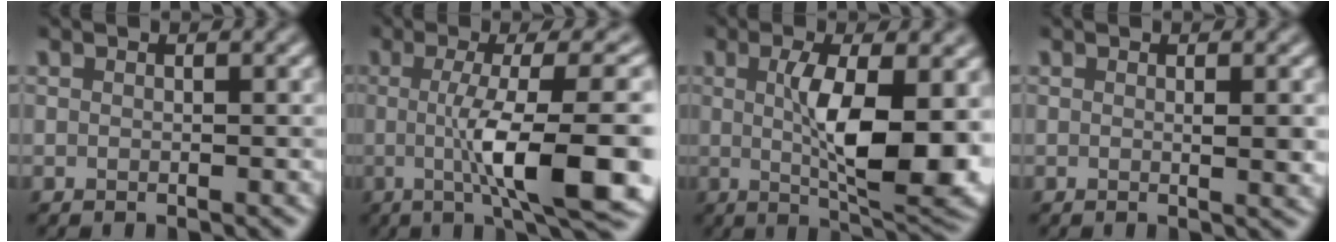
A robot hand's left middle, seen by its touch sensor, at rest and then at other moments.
{"total": 10.4, "force": [-1.1, 2.3, 10.1], "torque": [-0.137, -0.008, -0.016]}
{"total": 8.4, "force": [0.3, 2.4, 8.1], "torque": [-0.132, -0.012, 0.012]}
{"total": 1.5, "force": [0.2, 0.3, 1.4], "torque": [-0.018, -0.002, 0.002]}